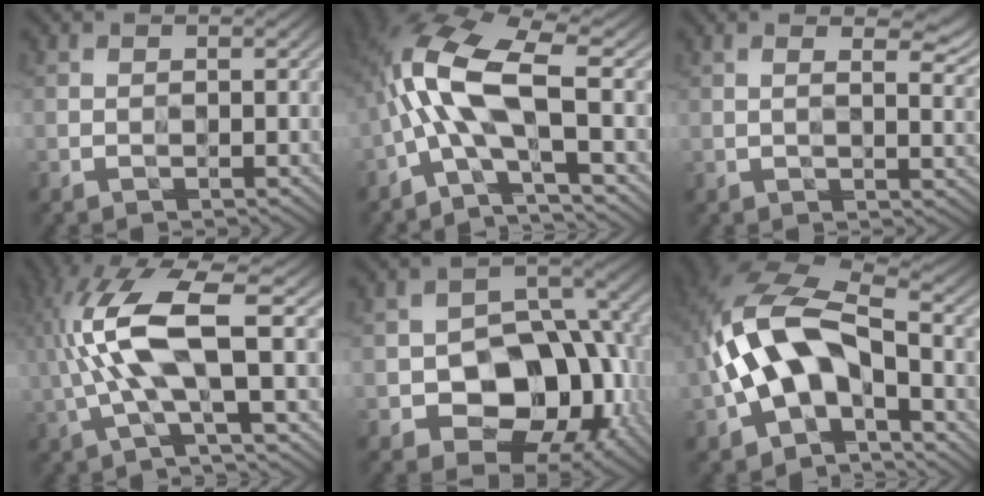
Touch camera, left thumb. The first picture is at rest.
{"total": 10.4, "force": [-0.7, 3.5, 9.8], "torque": [-0.201, 0.008, -0.029]}
{"total": 4.1, "force": [1.7, 1.2, 3.5], "torque": [-0.058, -0.003, 0.027]}
{"total": 10.5, "force": [1.3, 2.8, 10.0], "torque": [-0.225, 0.014, 0.025]}
{"total": 13.2, "force": [-3.3, 9.3, 8.8], "torque": [-0.117, -0.016, -0.061]}
{"total": 11.9, "force": [-1.5, 6.8, 9.7], "torque": [-0.200, 0.010, -0.038]}